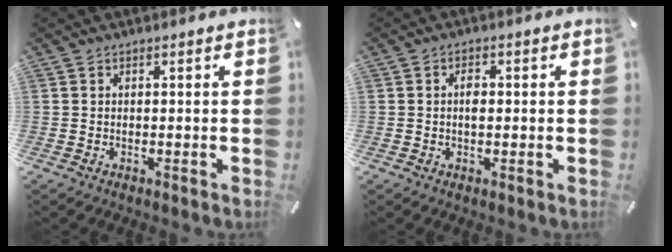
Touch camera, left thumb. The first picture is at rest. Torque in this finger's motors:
{"motor_torque": [0.07, -0.05, -0.01, -0.03, 0.01]}